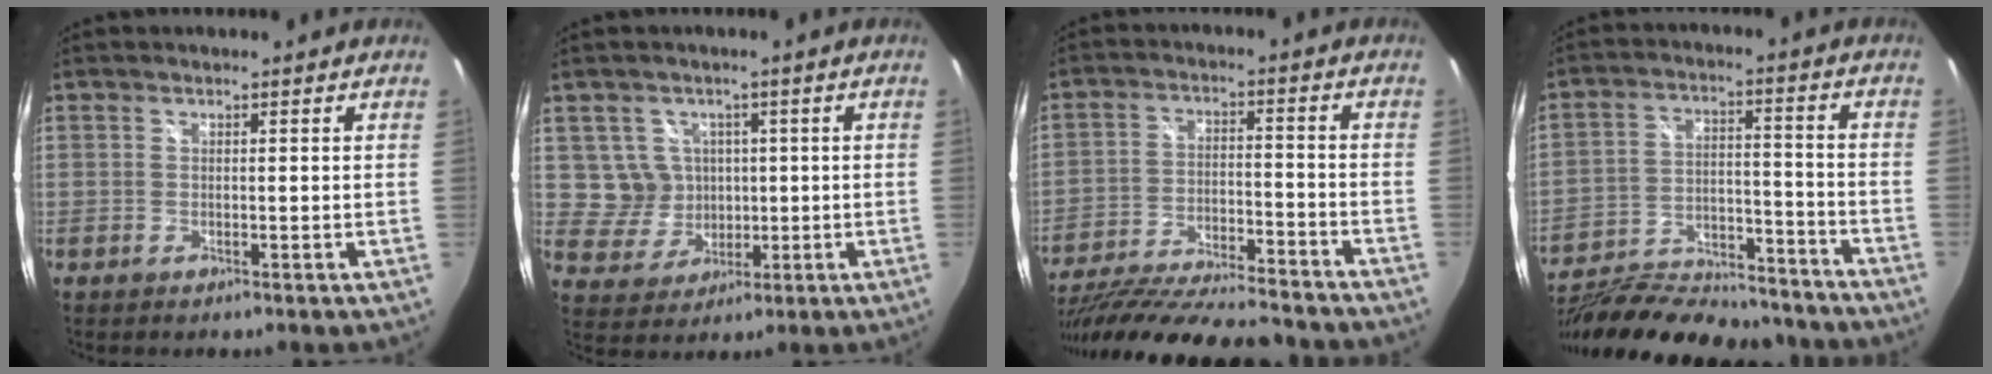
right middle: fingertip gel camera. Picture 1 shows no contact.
{"total": 5.9, "force": [0.8, 5.8, 0.9], "torque": [-0.029, 0.011, 0.026]}
{"total": 25.8, "force": [-22.3, 4.4, 12.2], "torque": [-0.229, -0.057, -0.342]}
{"total": 29.0, "force": [-24.3, 8.3, 13.4], "torque": [-0.249, -0.020, -0.352]}